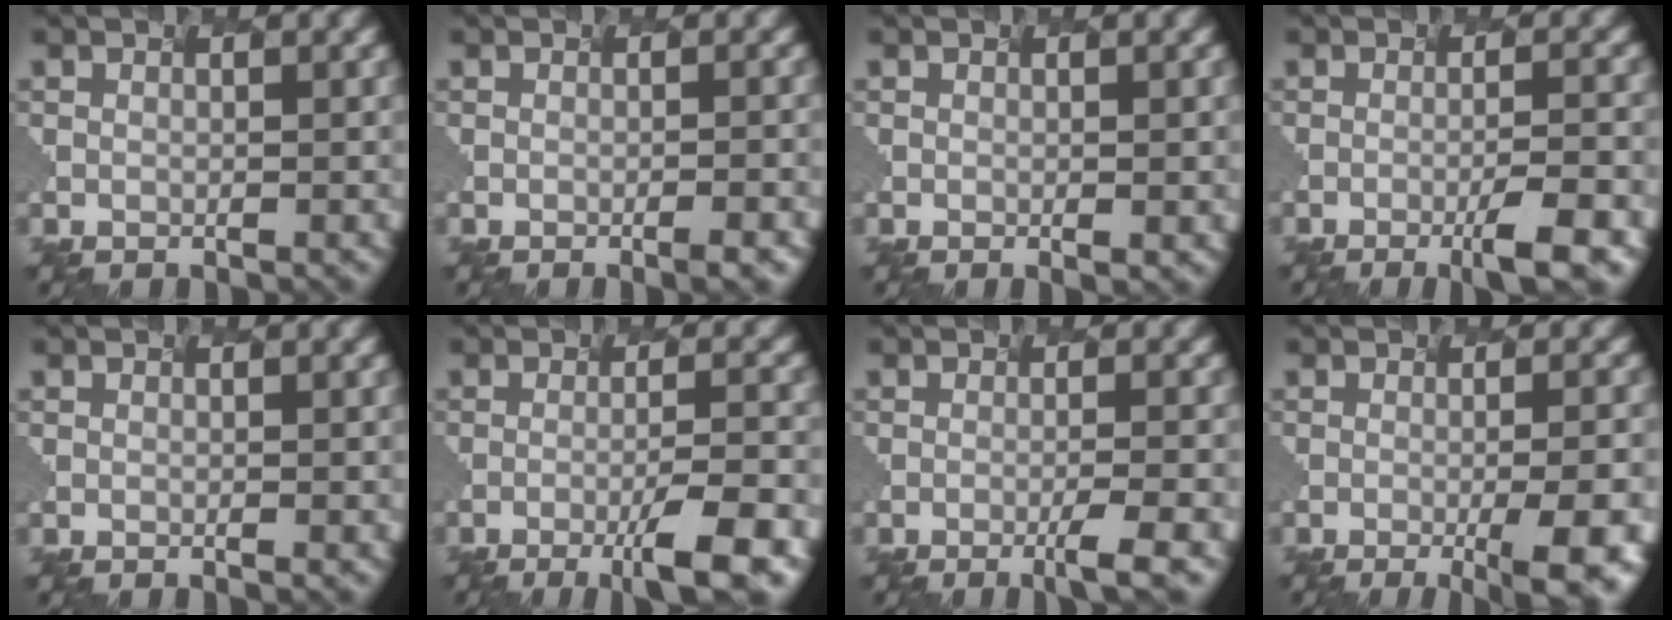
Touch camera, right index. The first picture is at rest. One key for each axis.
{"total": 2.5, "fx": -0.9, "fy": 0.8, "fz": 2.2, "tx": -0.010, "ty": 0.003, "tz": -0.006}
{"total": 1.3, "fx": -0.4, "fy": 0.2, "fz": 1.2, "tx": -0.008, "ty": 0.000, "tz": 0.002}
{"total": 4.9, "fx": -2.2, "fy": 0.7, "fz": 4.4, "tx": -0.061, "ty": -0.004, "tz": -0.026}
{"total": 0.9, "fx": -0.1, "fy": 0.3, "fz": 0.9, "tx": -0.004, "ty": -0.001, "tz": -0.003}
{"total": 6.2, "fx": -3.0, "fy": 0.8, "fz": 5.4, "tx": -0.077, "ty": 0.002, "tz": -0.043}
{"total": 3.3, "fx": -1.4, "fy": 0.3, "fz": 3.0, "tx": -0.040, "ty": -0.003, "tz": -0.019}
{"total": 7.9, "fx": -2.4, "fy": 2.4, "fz": 7.1, "tx": -0.059, "ty": 0.002, "tz": -0.018}